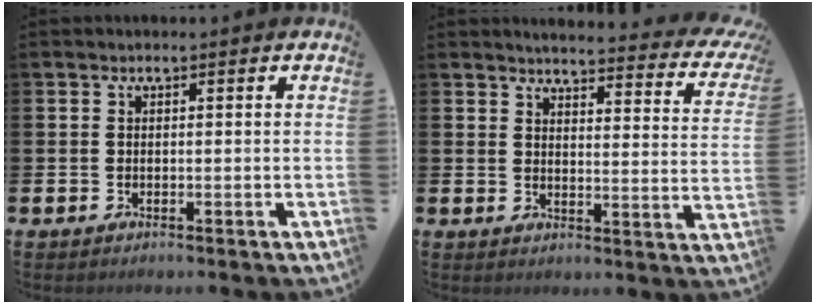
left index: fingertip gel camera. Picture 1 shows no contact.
{"total": 3.8, "force": [3.6, 0.4, 1.1], "torque": [-0.026, -0.038, 0.054]}